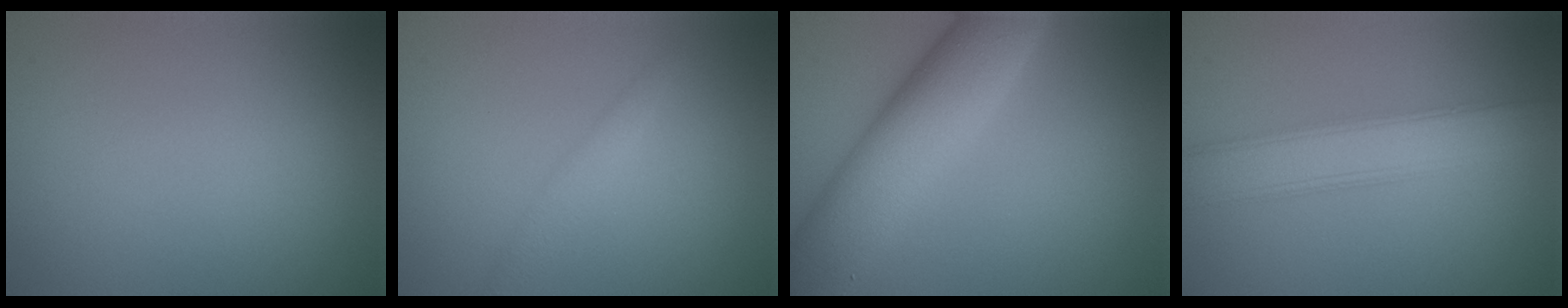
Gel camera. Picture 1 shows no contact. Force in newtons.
{"total": 1.4, "press": 1.4, "slide": 0.0}
{"total": 10.2, "press": 10.2, "slide": 0.2}
{"total": 5.3, "press": 5.3, "slide": 0.1}